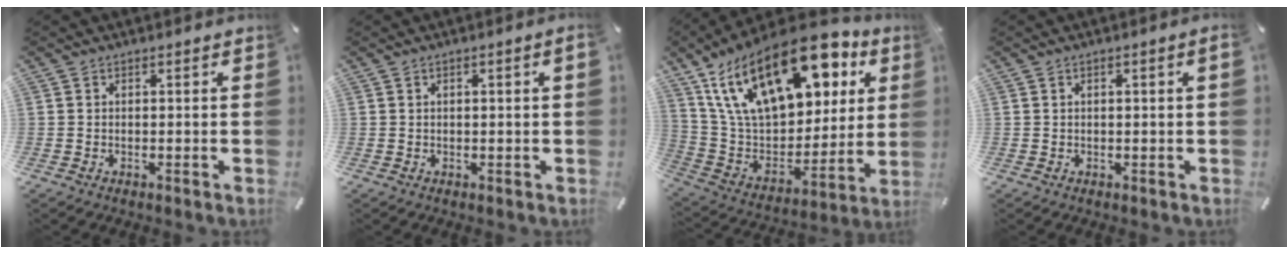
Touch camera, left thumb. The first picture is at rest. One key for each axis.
{"total": 1.6, "fx": 0.3, "fy": 0.1, "fz": 1.6, "tx": -0.028, "ty": -0.002, "tz": 0.004}
{"total": 26.6, "fx": 14.3, "fy": 14.4, "fz": 17.2, "tx": -0.326, "ty": -0.076, "tz": 0.253}
{"total": 1.6, "fx": 0.2, "fy": 0.0, "fz": 1.6, "tx": -0.028, "ty": -0.002, "tz": 0.004}